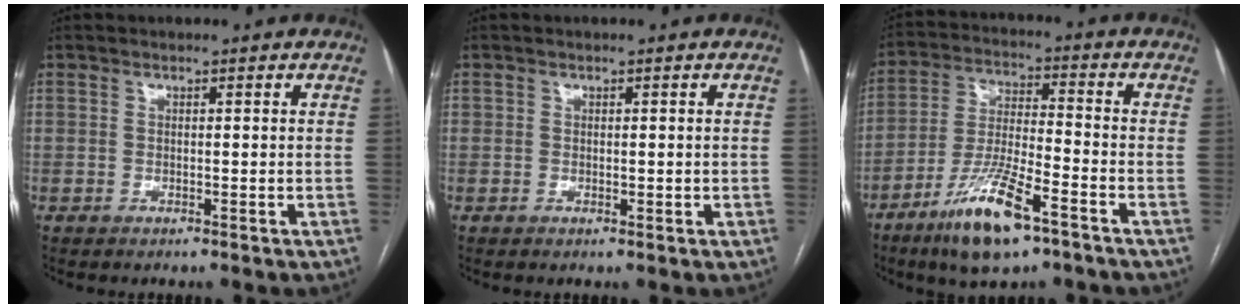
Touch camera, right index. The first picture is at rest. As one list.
[{"total": 0.8, "force": [0.1, 0.7, 0.5], "torque": [-0.005, 0.001, 0.003]}, {"total": 12.4, "force": [-7.5, 2.3, 9.5], "torque": [-0.196, -0.020, -0.133]}]